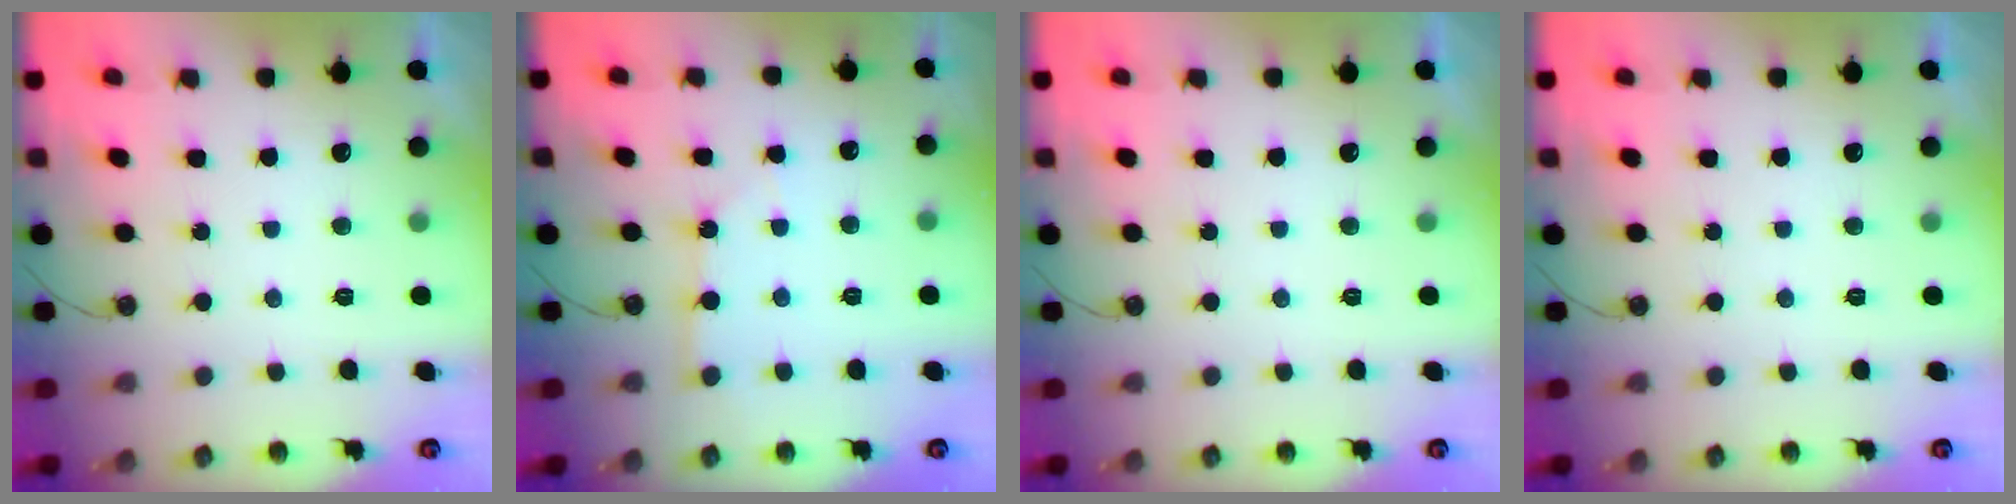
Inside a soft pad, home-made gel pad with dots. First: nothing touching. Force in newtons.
{"total": 2.2, "press": 2.2, "slide": 0.3}
{"total": 0.0}
{"total": 0.0}